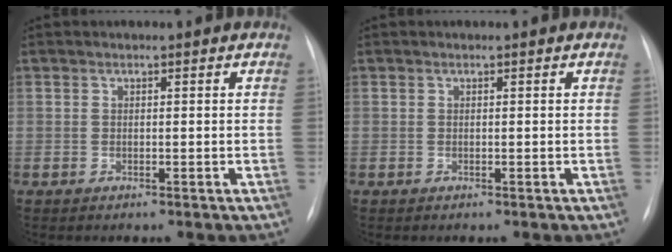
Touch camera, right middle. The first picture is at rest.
{"total": 0.0}